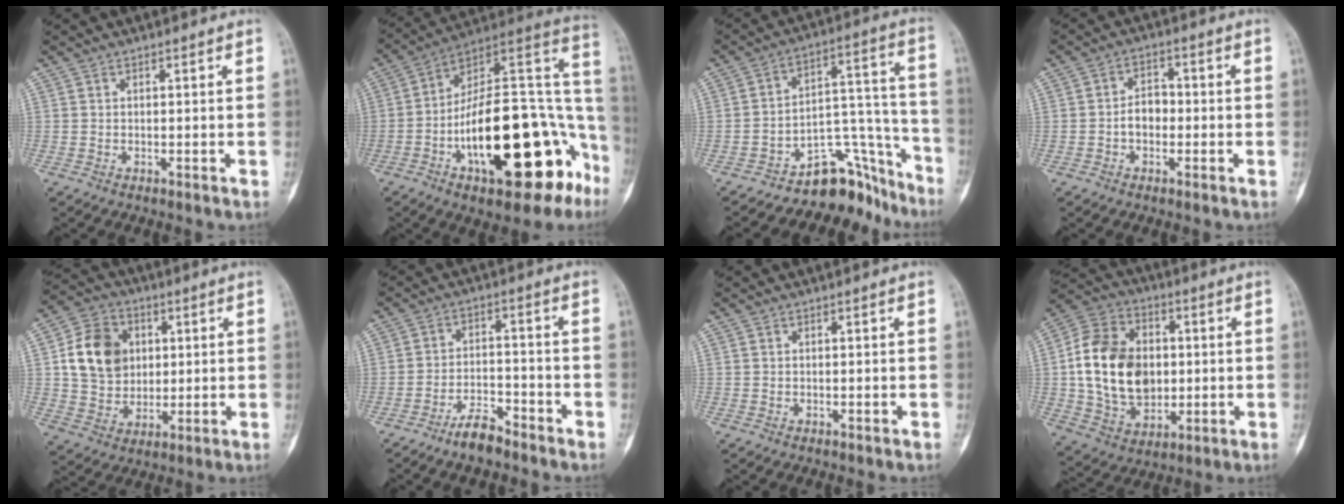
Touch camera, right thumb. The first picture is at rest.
{"total": 30.6, "force": [-10.6, 12.7, 25.8], "torque": [-0.296, 0.073, -0.153]}
{"total": 13.2, "force": [-10.9, 6.4, 3.8], "torque": [0.003, 0.160, -0.166]}
{"total": 4.5, "force": [-1.0, 3.3, 2.8], "torque": [-0.030, 0.021, -0.025]}
{"total": 13.6, "force": [2.6, 11.0, 7.5], "torque": [-0.101, -0.001, 0.049]}
{"total": 5.9, "force": [-4.8, 2.1, 2.8], "torque": [-0.040, 0.031, -0.088]}
{"total": 0.0}
{"total": 19.3, "force": [0.8, 14.0, 13.2], "torque": [-0.216, 0.010, 0.019]}